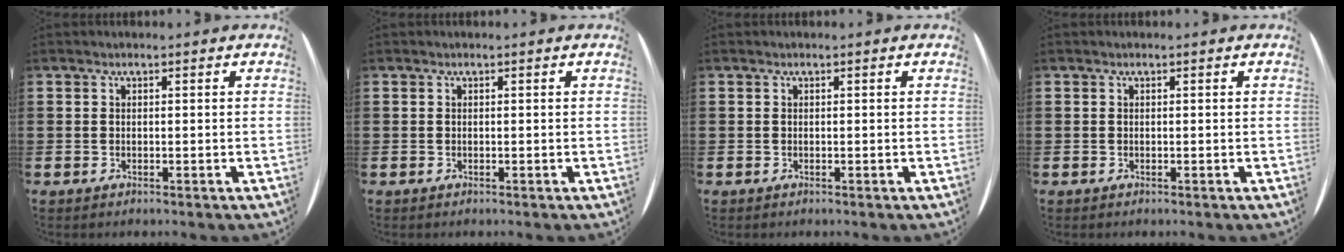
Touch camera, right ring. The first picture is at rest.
{"total": 0.0}
{"total": 0.0}
{"total": 0.0}